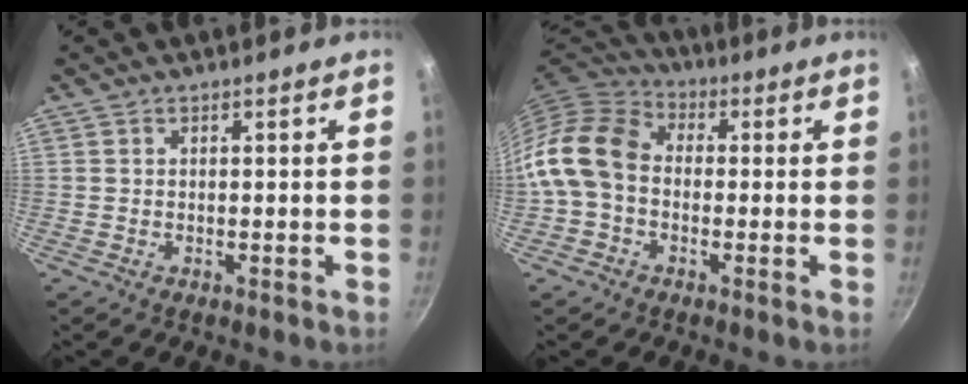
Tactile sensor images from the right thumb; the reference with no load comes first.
{"total": 12.9, "force": [-1.3, 9.8, 8.3], "torque": [-0.141, 0.034, -0.046]}